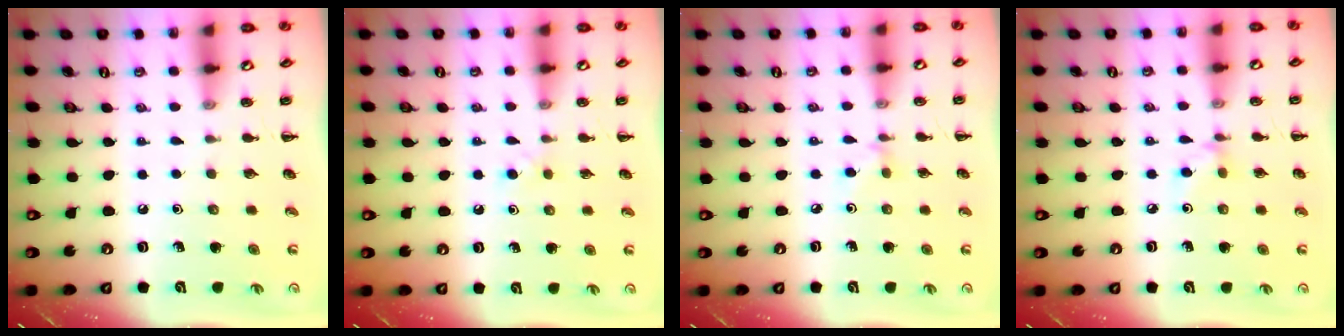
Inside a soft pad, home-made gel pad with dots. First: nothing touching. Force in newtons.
{"total": 3.0, "press": 2.6, "slide": 1.4}
{"total": 2.8, "press": 2.6, "slide": 0.9}
{"total": 4.3, "press": 4.0, "slide": 1.5}